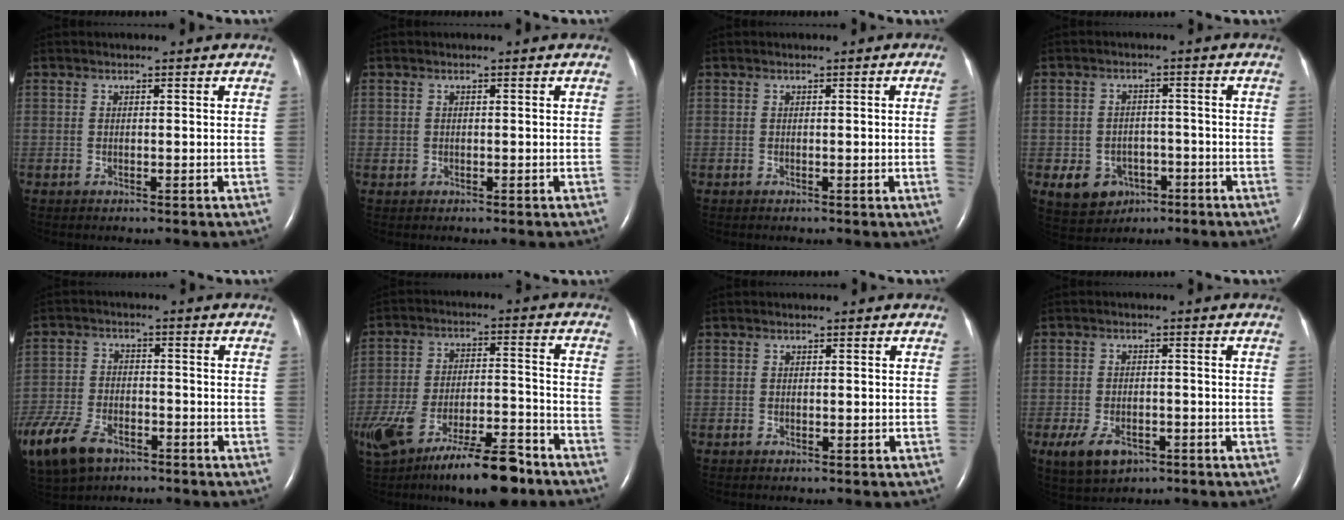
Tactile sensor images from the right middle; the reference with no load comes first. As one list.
[{"total": 0.5, "force": [0.0, 0.5, 0.1], "torque": [0.000, 0.003, -0.001]}, {"total": 1.2, "force": [-0.1, -0.4, 1.1], "torque": [-0.016, 0.001, 0.000]}, {"total": 6.7, "force": [-2.9, 5.5, 2.4], "torque": [-0.046, 0.006, -0.033]}, {"total": 14.7, "force": [-9.1, 8.1, 8.2], "torque": [-0.223, -0.021, -0.165]}, {"total": 18.7, "force": [-13.0, 4.7, 12.6], "torque": [-0.224, -0.009, -0.219]}, {"total": 0.0}, {"total": 5.7, "force": [-3.1, 3.3, 3.5], "torque": [-0.072, -0.004, -0.045]}]